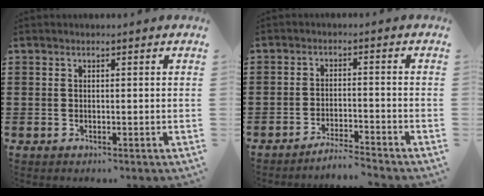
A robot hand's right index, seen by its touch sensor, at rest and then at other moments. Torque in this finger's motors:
{"motor_torque": [-0.36, 0.48, -0.25, -0.14]}